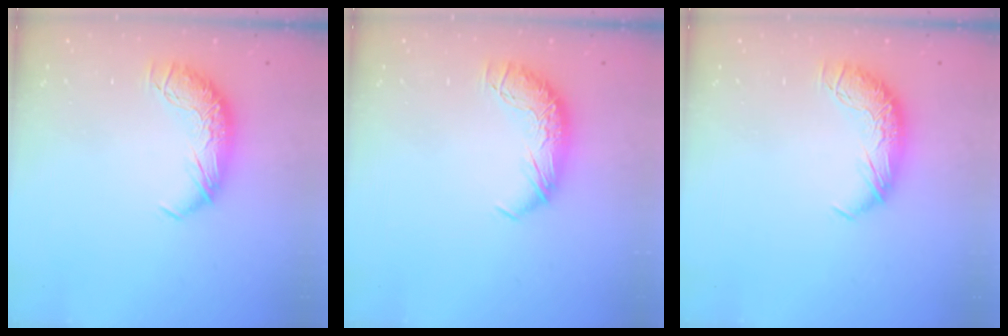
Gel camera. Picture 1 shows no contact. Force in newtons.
{"total": 0.0}
{"total": 0.0}